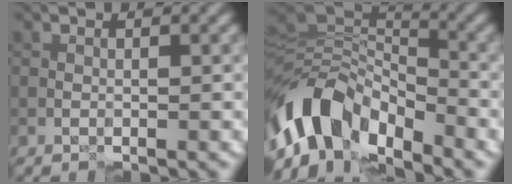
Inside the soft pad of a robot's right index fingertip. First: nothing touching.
{"total": 9.8, "force": [-5.4, 5.5, 6.1], "torque": [-0.102, -0.001, -0.104]}